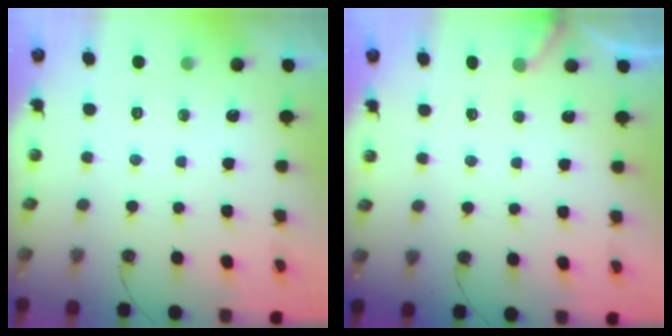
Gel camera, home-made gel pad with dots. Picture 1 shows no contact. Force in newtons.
{"total": 3.6, "press": 3.6, "slide": 0.1}